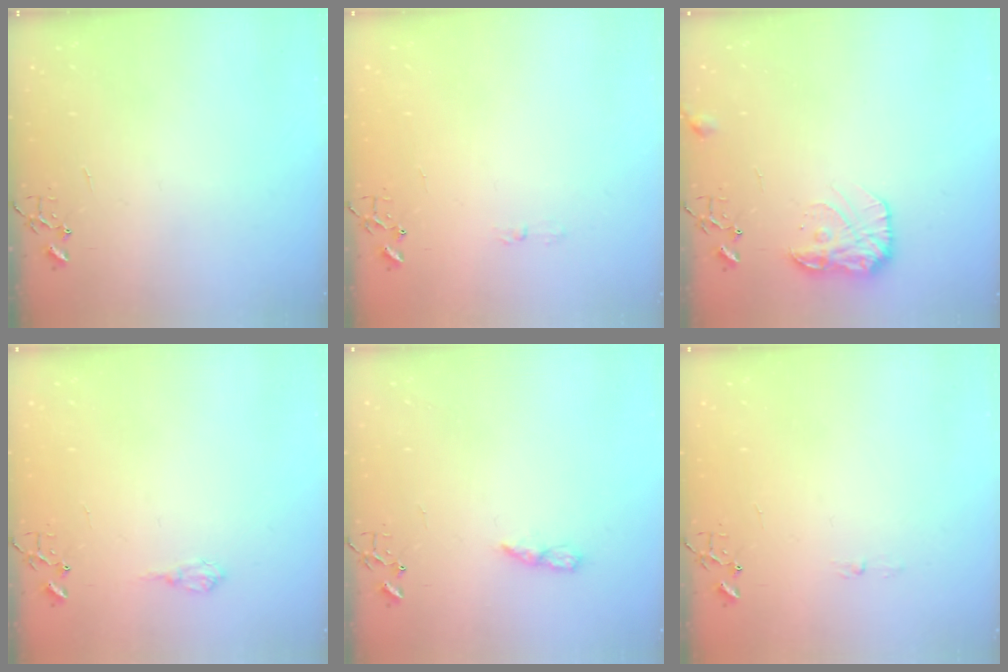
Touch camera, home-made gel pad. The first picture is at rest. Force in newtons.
{"total": 3.6, "press": 3.5, "slide": 0.5}
{"total": 12.4, "press": 12.4, "slide": 0.5}
{"total": 6.8, "press": 6.7, "slide": 0.8}
{"total": 6.0, "press": 6.0, "slide": 0.2}
{"total": 2.9, "press": 2.9, "slide": 0.4}